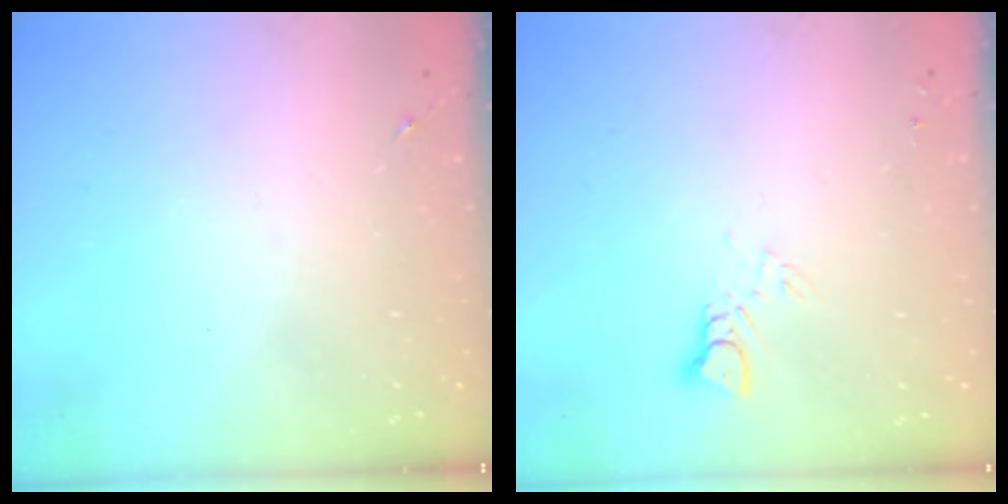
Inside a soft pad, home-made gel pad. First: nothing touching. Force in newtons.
{"total": 2.9, "press": 2.9, "slide": 0.2}